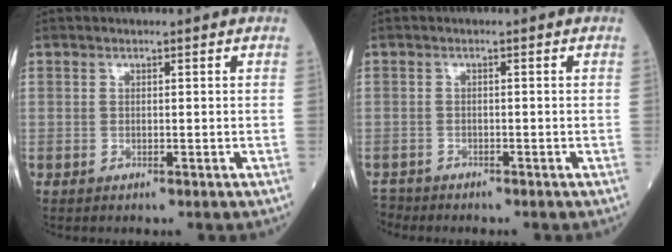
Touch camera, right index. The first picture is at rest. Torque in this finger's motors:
{"motor_torque": [0.13, -0.03, -0.24, -0.06]}